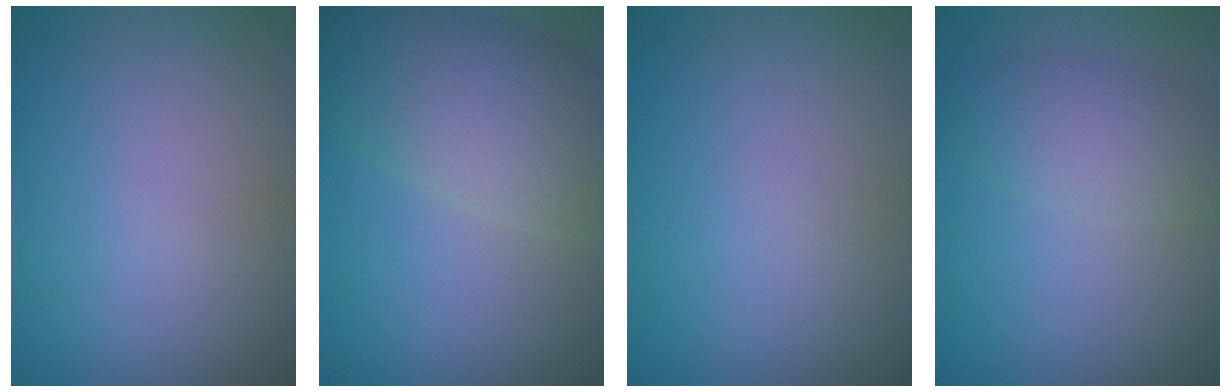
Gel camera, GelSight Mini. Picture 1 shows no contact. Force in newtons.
{"total": 7.6, "press": 7.6, "slide": 0.7}
{"total": 0.0}
{"total": 3.4, "press": 3.4, "slide": 0.1}